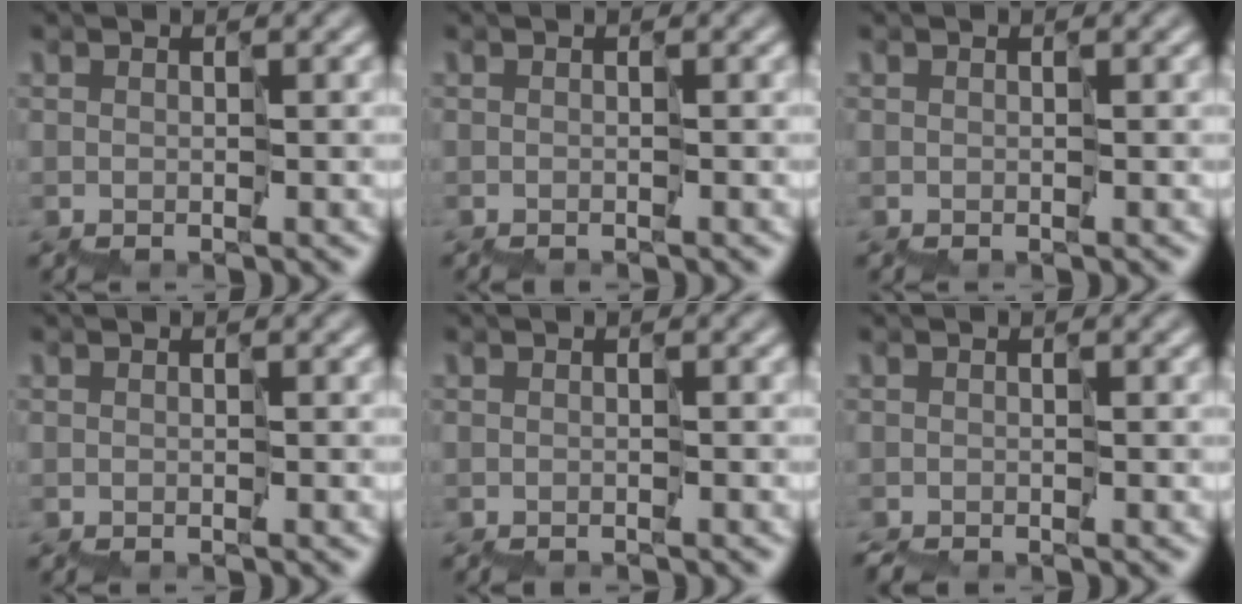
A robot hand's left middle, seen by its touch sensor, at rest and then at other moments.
{"total": 0.8, "force": [-0.8, -0.2, -0.1], "torque": [0.007, 0.001, -0.014]}
{"total": 0.0}
{"total": 0.0}
{"total": 1.0, "force": [-1.0, -0.1, -0.1], "torque": [0.008, 0.000, -0.017]}
{"total": 1.6, "force": [-1.6, 0.3, 0.4], "torque": [-0.008, -0.005, -0.026]}